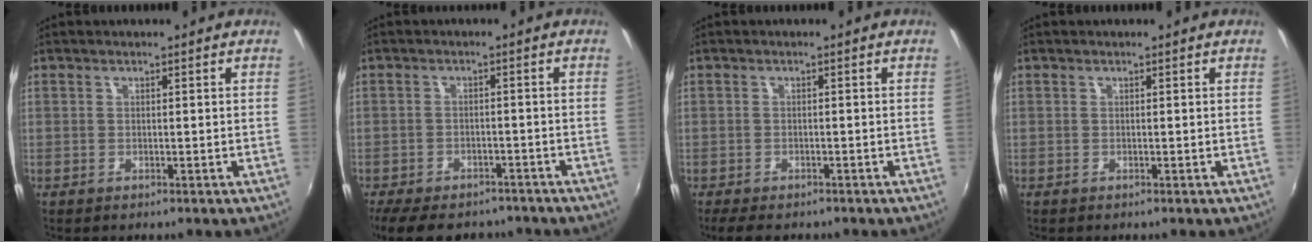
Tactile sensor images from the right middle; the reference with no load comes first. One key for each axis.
{"total": 13.5, "fx": -10.8, "fy": 5.7, "fz": 5.9, "tx": -0.134, "ty": -0.016, "tz": -0.155}
{"total": 4.8, "fx": -3.8, "fy": 1.7, "fz": 2.4, "tx": -0.055, "ty": -0.015, "tz": -0.062}
{"total": 0.0}